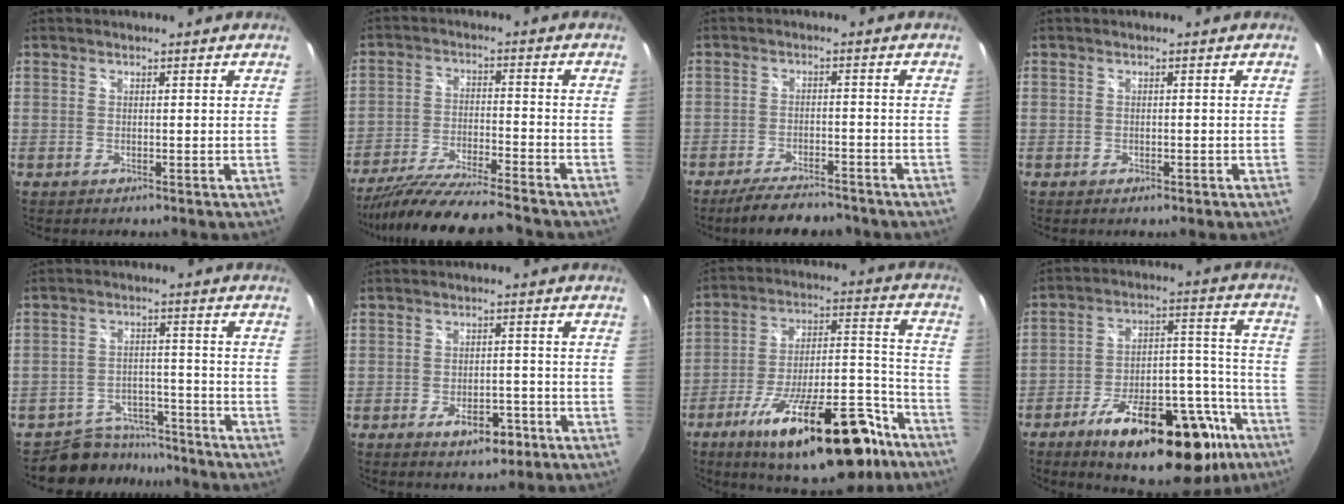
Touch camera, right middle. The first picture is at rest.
{"total": 16.2, "force": [-14.5, 0.9, 7.3], "torque": [-0.151, -0.036, -0.242]}
{"total": 9.3, "force": [-7.8, 2.6, 4.2], "torque": [-0.092, -0.010, -0.120]}
{"total": 1.3, "force": [-0.7, 0.9, 0.6], "torque": [-0.011, -0.005, -0.012]}
{"total": 9.1, "force": [-8.2, 4.1, 0.4], "torque": [-0.020, 0.023, -0.120]}
{"total": 6.3, "force": [-3.4, 3.4, 4.1], "torque": [-0.076, 0.000, -0.044]}
{"total": 27.9, "force": [-18.1, 9.2, 19.1], "torque": [-0.295, -0.004, -0.262]}
{"total": 28.3, "force": [-17.8, 11.3, 18.8], "torque": [-0.263, 0.025, -0.244]}